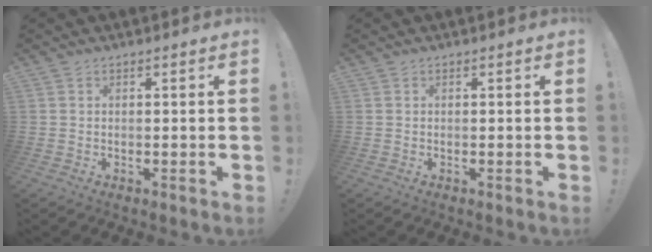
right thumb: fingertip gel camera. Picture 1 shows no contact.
{"total": 0.0}